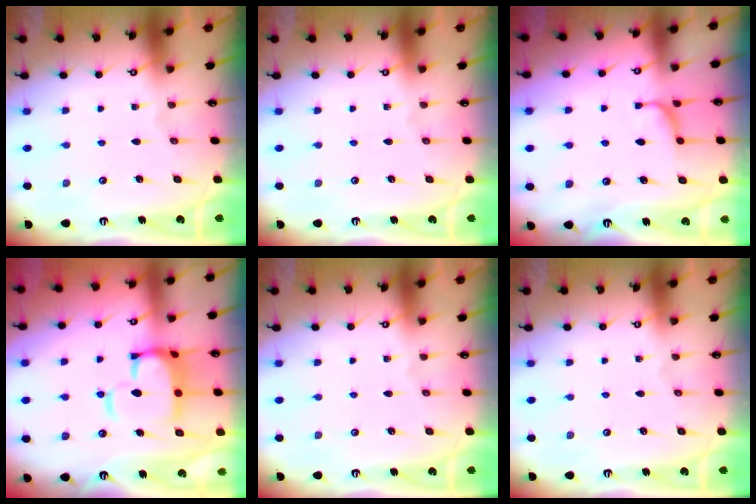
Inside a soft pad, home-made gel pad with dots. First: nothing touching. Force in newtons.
{"total": 0.0}
{"total": 1.7, "press": 1.6, "slide": 0.5}
{"total": 9.5, "press": 9.4, "slide": 1.3}
{"total": 0.0}
{"total": 0.0}